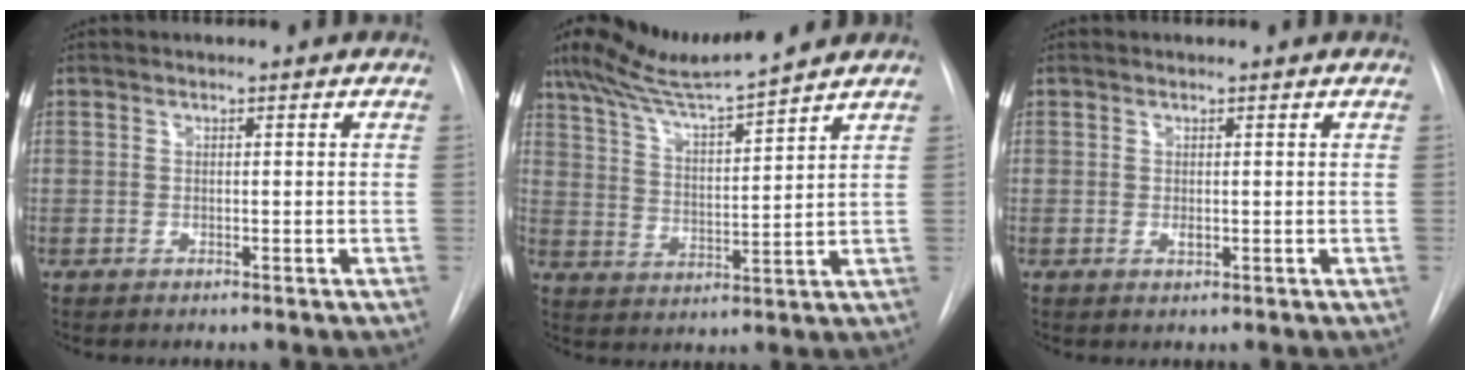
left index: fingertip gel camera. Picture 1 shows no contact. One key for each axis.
{"total": 11.9, "fx": 10.6, "fy": -0.2, "fz": 5.4, "tx": -0.101, "ty": 0.012, "tz": 0.192}
{"total": 0.7, "fx": 0.1, "fy": 0.3, "fz": 0.6, "tx": -0.010, "ty": -0.002, "tz": 0.004}